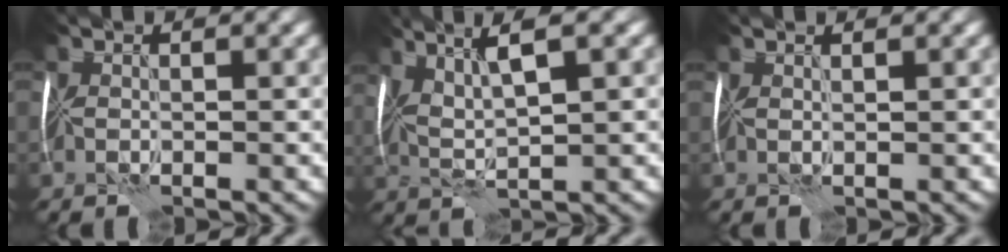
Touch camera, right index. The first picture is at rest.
{"total": 4.8, "force": [1.9, 0.6, 4.3], "torque": [-0.087, 0.003, 0.038]}
{"total": 0.7, "force": [0.6, -0.2, 0.3], "torque": [-0.001, -0.003, -0.001]}